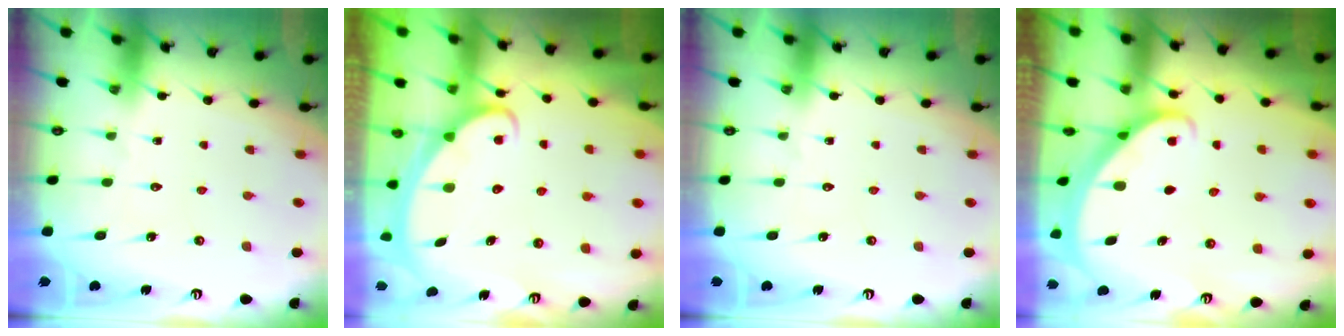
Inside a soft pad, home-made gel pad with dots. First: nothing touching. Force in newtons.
{"total": 2.5, "press": 2.5, "slide": 0.4}
{"total": 0.0}
{"total": 1.8, "press": 1.7, "slide": 0.1}